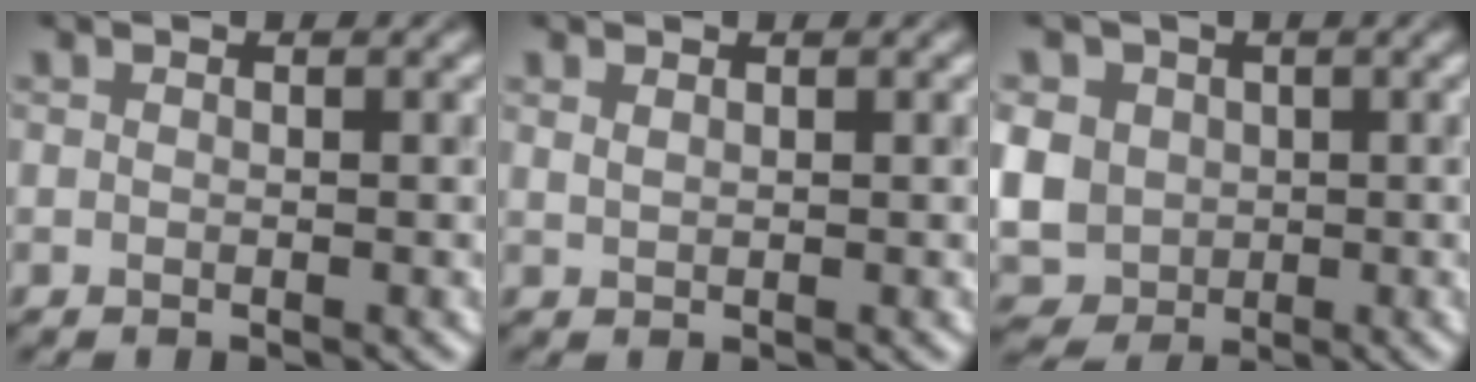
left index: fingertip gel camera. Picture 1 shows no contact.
{"total": 0.6, "force": [0.6, 0.0, 0.0], "torque": [0.000, 0.005, 0.012]}
{"total": 6.2, "force": [0.5, 5.6, 2.5], "torque": [-0.072, 0.012, -0.005]}